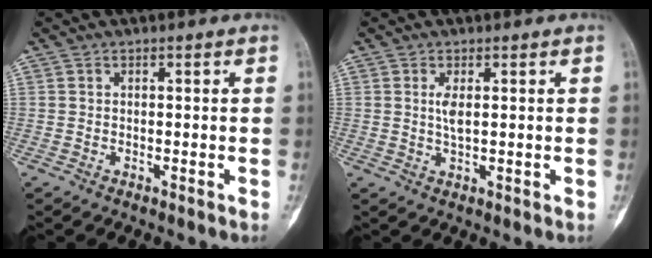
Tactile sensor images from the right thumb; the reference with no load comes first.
{"total": 2.7, "force": [0.7, 0.8, 2.5], "torque": [-0.053, -0.008, 0.017]}